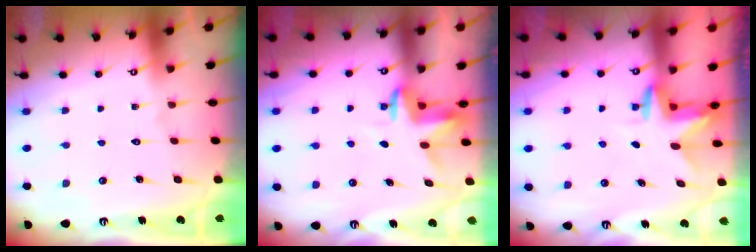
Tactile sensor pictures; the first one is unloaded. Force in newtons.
{"total": 3.5, "press": 3.5, "slide": 0.2}
{"total": 2.7, "press": 2.7, "slide": 0.1}